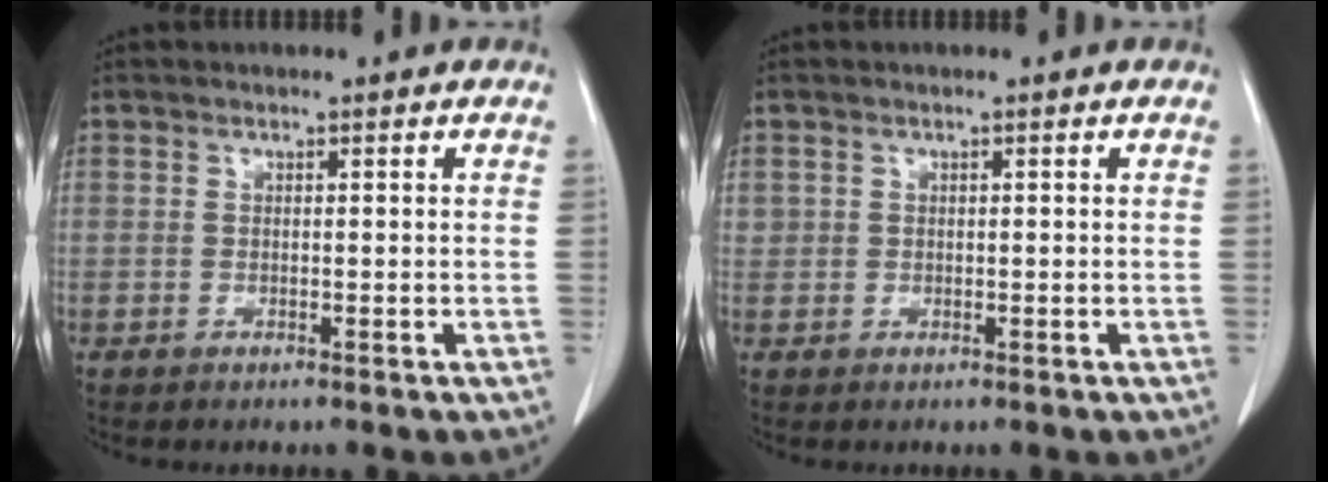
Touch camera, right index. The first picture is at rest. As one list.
[{"total": 0.8, "force": [0.3, 0.8, 0.1], "torque": [0.010, 0.003, 0.002]}]